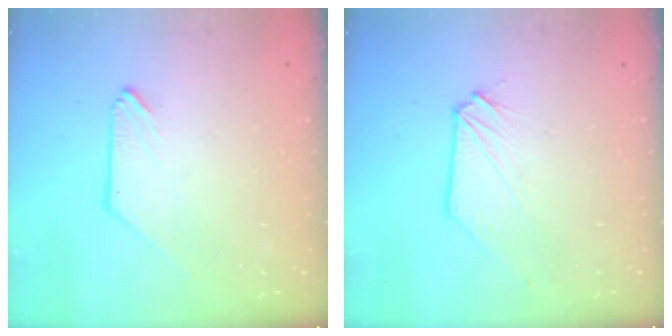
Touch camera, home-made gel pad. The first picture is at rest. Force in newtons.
{"total": 1.0, "press": 1.0, "slide": 0.1}